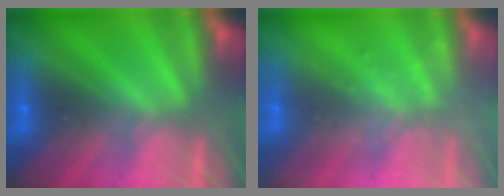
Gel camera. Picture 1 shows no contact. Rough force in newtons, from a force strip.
{"total": 1.7}